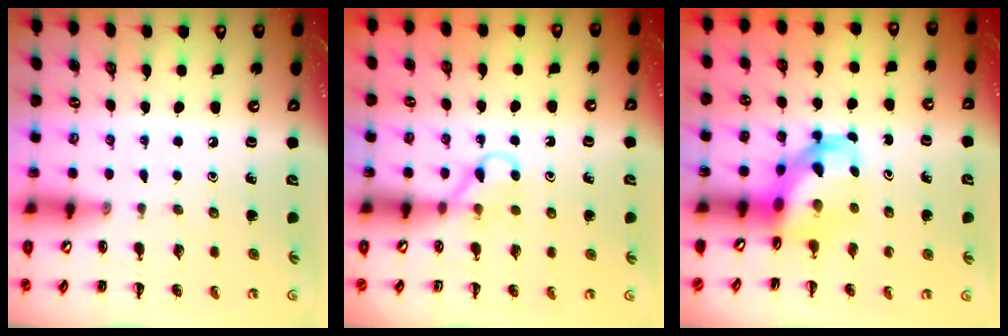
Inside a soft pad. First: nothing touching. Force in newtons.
{"total": 4.0, "press": 3.8, "slide": 1.1}
{"total": 5.5, "press": 5.4, "slide": 1.1}